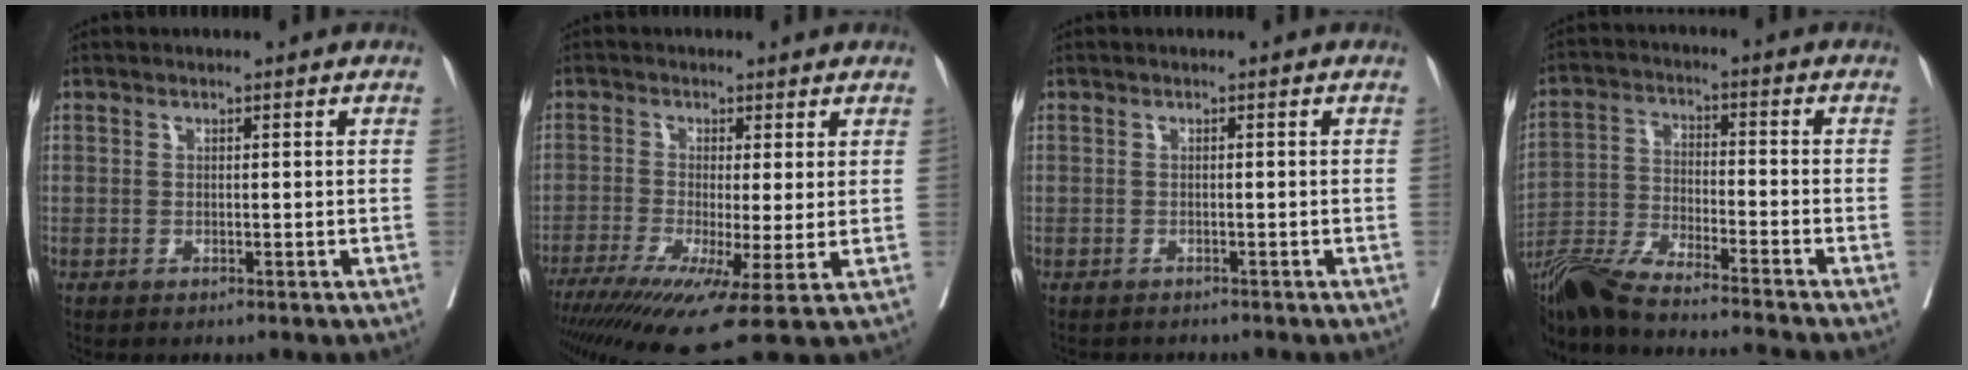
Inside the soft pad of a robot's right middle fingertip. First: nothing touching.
{"total": 11.1, "force": [-5.6, 0.2, 9.6], "torque": [-0.145, -0.025, -0.088]}
{"total": 2.6, "force": [-2.4, 0.9, 0.5], "torque": [-0.015, -0.004, -0.031]}
{"total": 16.8, "force": [-14.9, -0.5, 7.6], "torque": [-0.147, -0.023, -0.262]}